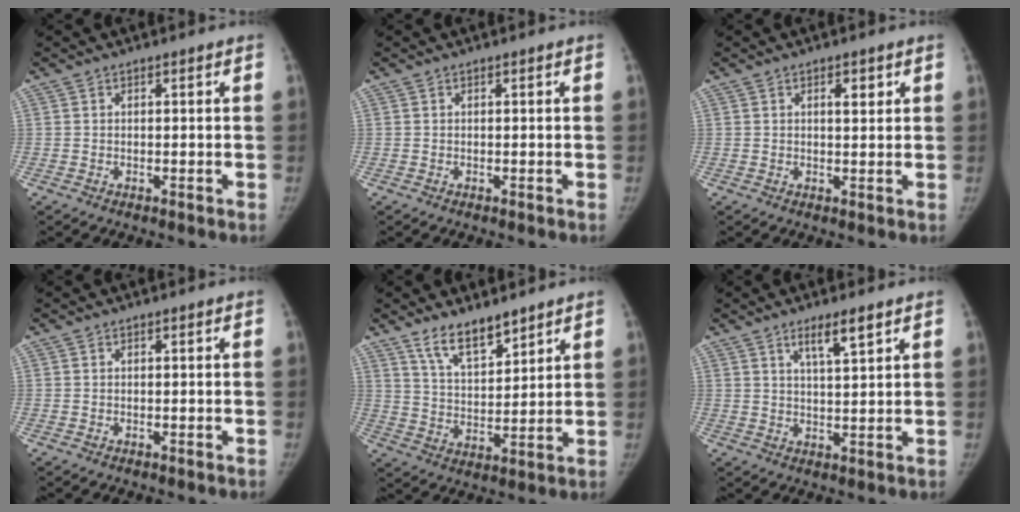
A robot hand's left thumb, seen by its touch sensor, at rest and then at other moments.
{"total": 0.0}
{"total": 2.5, "force": [1.1, 1.1, 1.9], "torque": [-0.019, -0.004, 0.017]}
{"total": 0.0}
{"total": 8.8, "force": [6.8, 3.1, 4.7], "torque": [-0.059, -0.050, 0.131]}
{"total": 5.2, "force": [3.3, 0.8, 3.9], "torque": [-0.065, -0.022, 0.060]}